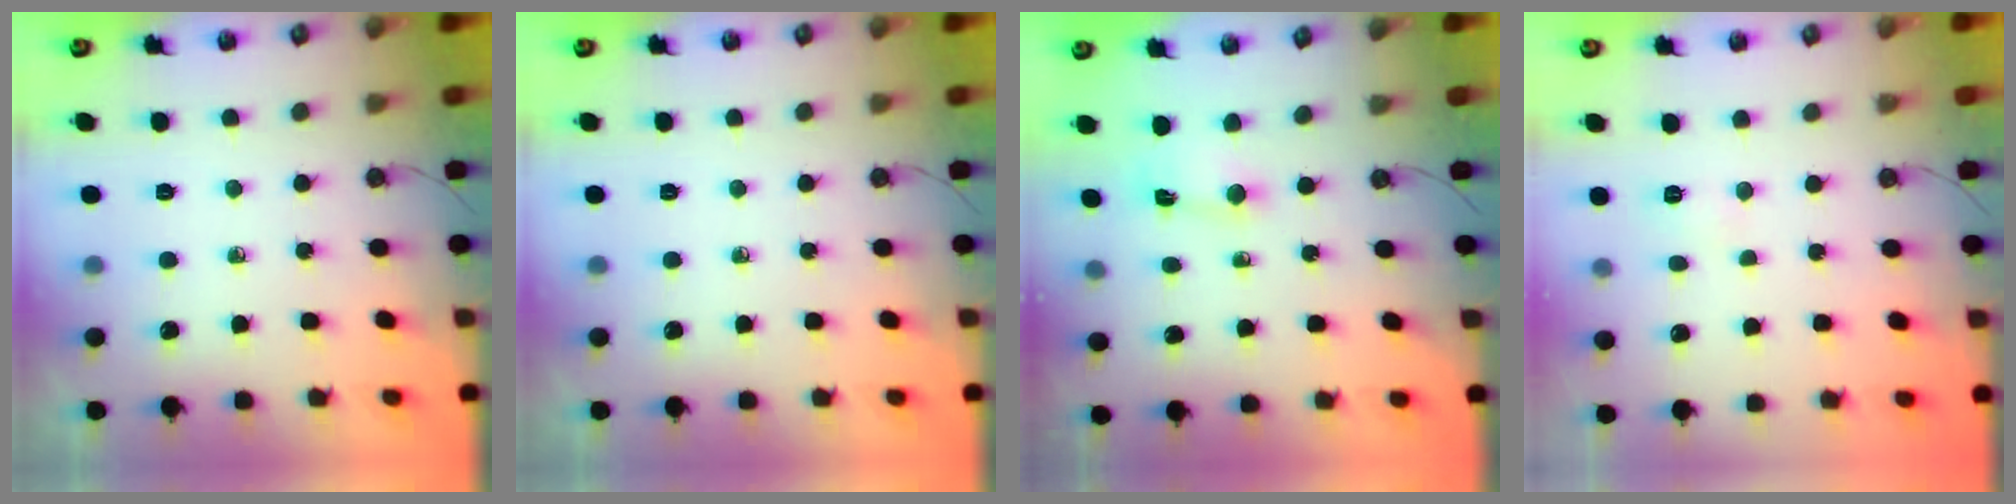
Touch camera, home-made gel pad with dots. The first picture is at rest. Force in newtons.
{"total": 0.0}
{"total": 1.5, "press": 1.5, "slide": 0.2}
{"total": 3.5, "press": 2.8, "slide": 2.2}